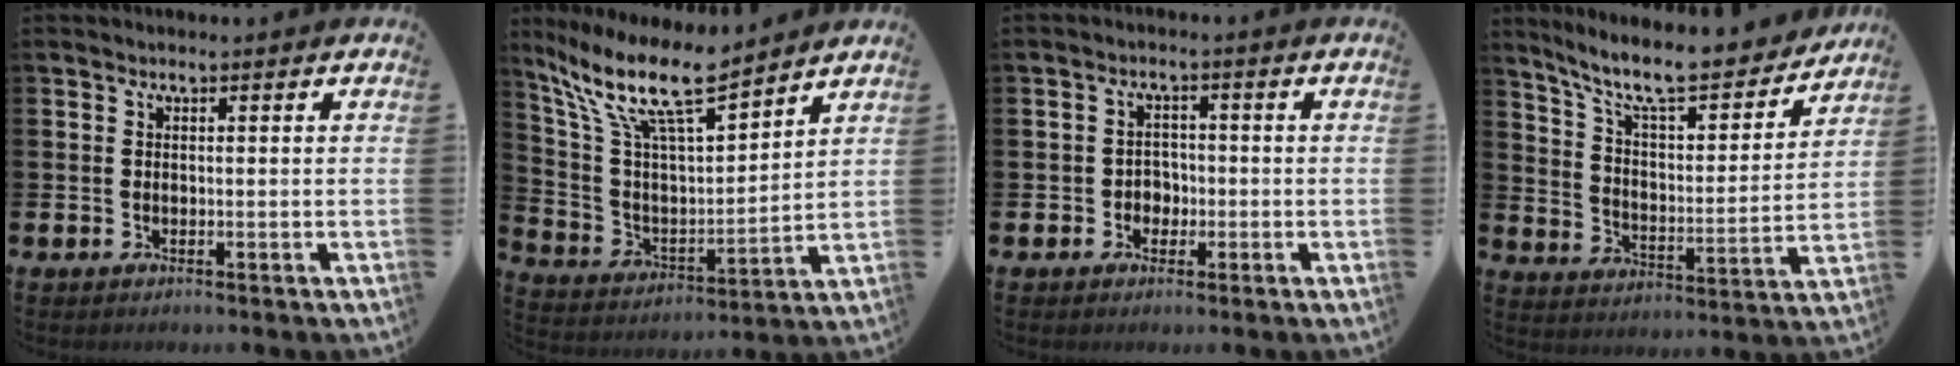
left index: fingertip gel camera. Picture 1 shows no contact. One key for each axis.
{"total": 12.3, "fx": 9.7, "fy": 2.5, "fz": 7.2, "tx": -0.179, "ty": -0.050, "tz": 0.168}
{"total": 2.4, "fx": -0.8, "fy": 2.1, "fz": 0.7, "tx": -0.018, "ty": 0.007, "tz": -0.021}
{"total": 10.5, "fx": 9.2, "fy": 2.0, "fz": 4.5, "tx": -0.113, "ty": -0.063, "tz": 0.156}